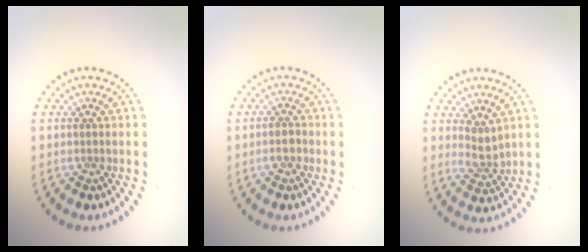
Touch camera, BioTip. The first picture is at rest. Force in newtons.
{"total": 1.3, "press": 1.2, "slide": 0.6}
{"total": 1.9, "press": 1.4, "slide": 1.3}